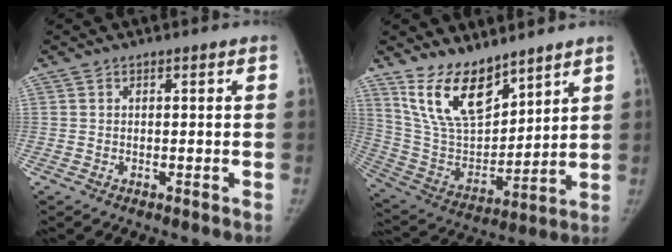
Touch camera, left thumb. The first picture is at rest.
{"total": 15.6, "force": [11.1, 7.0, 8.5], "torque": [-0.119, -0.067, 0.229]}